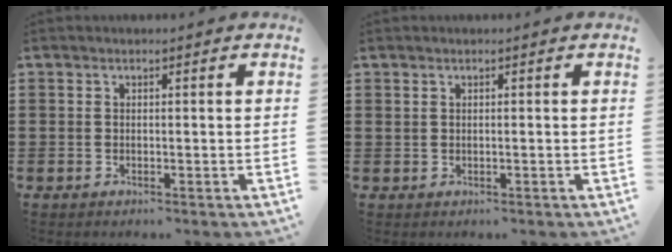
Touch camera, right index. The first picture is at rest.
{"total": 1.7, "force": [1.4, 0.7, 0.6], "torque": [-0.017, 0.004, 0.028]}